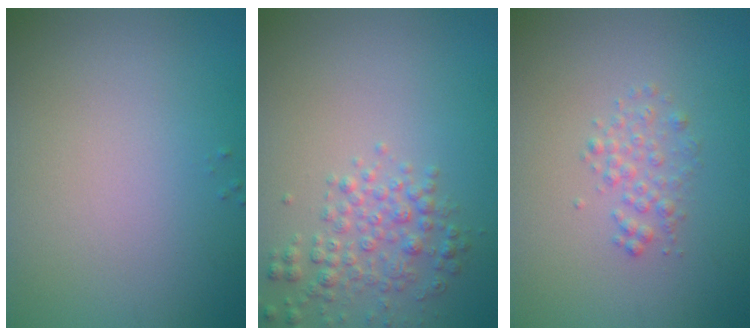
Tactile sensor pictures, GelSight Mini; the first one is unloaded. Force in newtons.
{"total": 2.7, "press": 2.7, "slide": 0.1}
{"total": 1.5, "press": 1.5, "slide": 0.0}